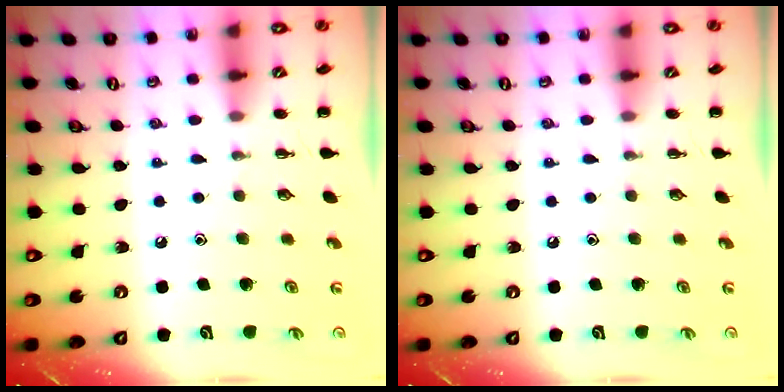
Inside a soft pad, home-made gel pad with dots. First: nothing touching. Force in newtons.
{"total": 0.0}